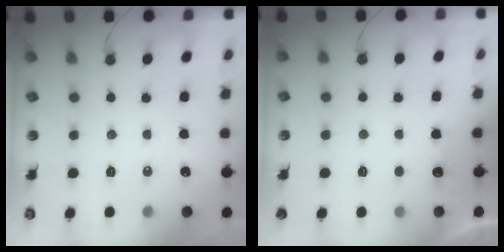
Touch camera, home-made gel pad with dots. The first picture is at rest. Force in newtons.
{"total": 1.2, "press": 1.0, "slide": 0.7}